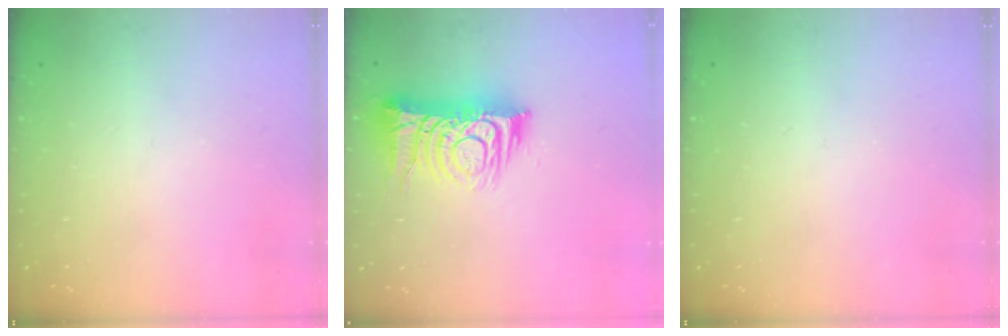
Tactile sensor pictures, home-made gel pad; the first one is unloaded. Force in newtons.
{"total": 13.7, "press": 13.6, "slide": 1.8}
{"total": 0.0}